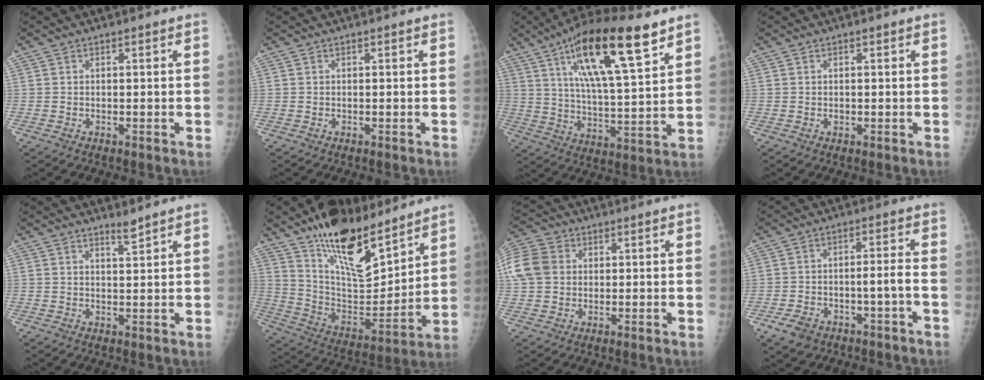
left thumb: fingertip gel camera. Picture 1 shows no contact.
{"total": 0.0}
{"total": 19.7, "force": [10.9, 4.7, 15.7], "torque": [-0.245, -0.037, 0.188]}
{"total": 0.6, "force": [0.3, 0.5, 0.2], "torque": [0.005, -0.001, 0.003]}
{"total": 1.8, "force": [1.7, -0.1, 0.6], "torque": [-0.003, -0.019, 0.030]}
{"total": 21.6, "force": [16.0, 7.7, 12.3], "torque": [-0.157, -0.103, 0.279]}
{"total": 14.2, "force": [2.5, 11.8, 7.5], "torque": [-0.187, 0.034, 0.046]}
{"total": 7.0, "force": [-4.1, 2.6, 5.0], "torque": [-0.093, 0.034, -0.059]}